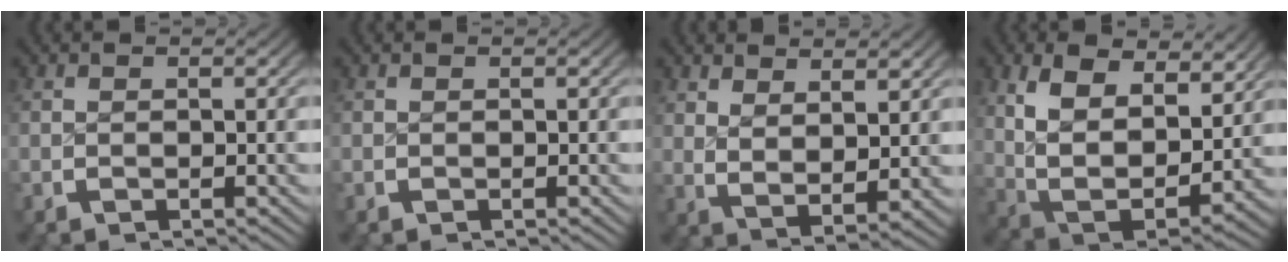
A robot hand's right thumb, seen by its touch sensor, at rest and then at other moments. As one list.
[{"total": 0.0}, {"total": 4.1, "force": [1.6, 2.1, 3.1], "torque": [-0.062, -0.019, 0.044]}, {"total": 10.9, "force": [0.7, 7.5, 7.8], "torque": [-0.190, -0.059, 0.036]}]